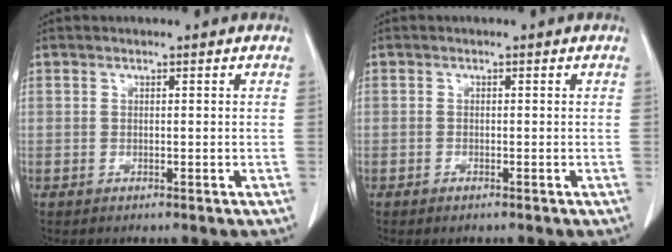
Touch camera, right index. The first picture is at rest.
{"total": 0.8, "force": [-0.7, 0.2, 0.4], "torque": [-0.012, -0.001, -0.007]}